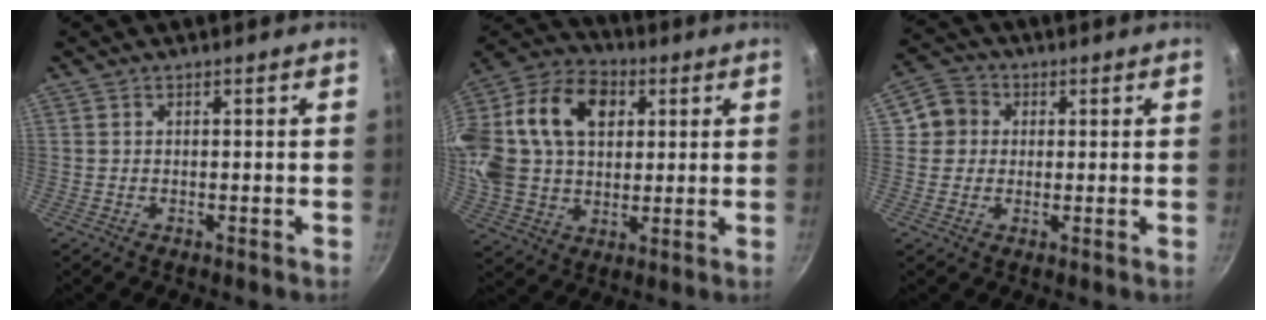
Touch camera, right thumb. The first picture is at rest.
{"total": 27.6, "force": [7.4, 19.7, 17.8], "torque": [-0.366, 0.028, 0.123]}
{"total": 5.8, "force": [0.9, 5.5, 1.6], "torque": [0.012, 0.009, 0.002]}